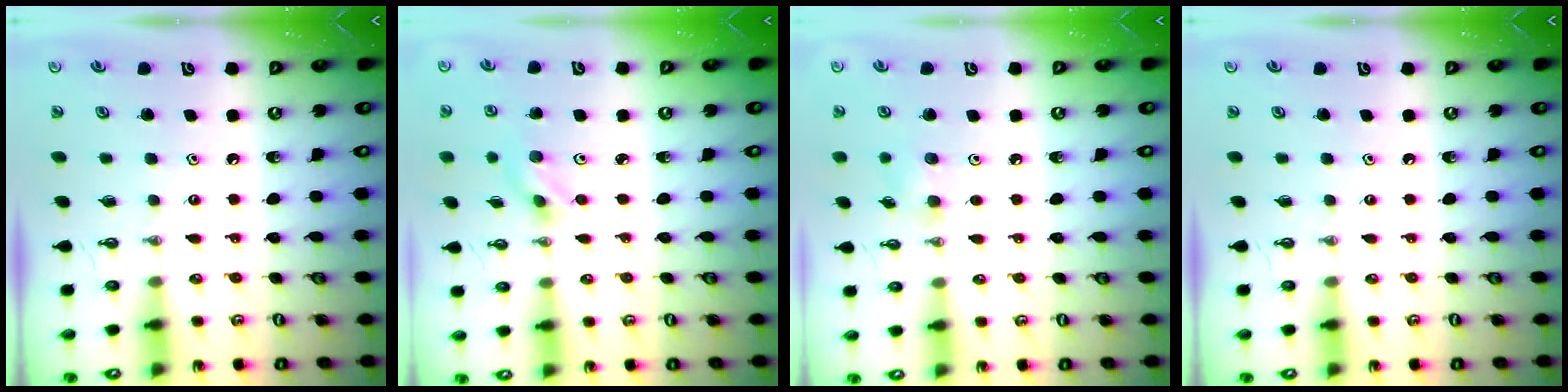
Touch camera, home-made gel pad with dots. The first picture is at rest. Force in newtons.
{"total": 2.6, "press": 2.4, "slide": 0.8}
{"total": 5.1, "press": 4.9, "slide": 1.4}
{"total": 0.0}